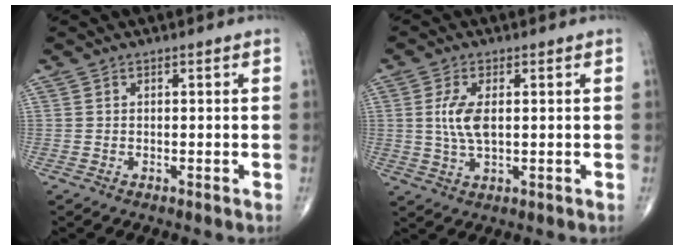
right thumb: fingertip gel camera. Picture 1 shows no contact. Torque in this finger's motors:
{"motor_torque": [0.86, 1.27, 0.50, -0.39, 0.07]}